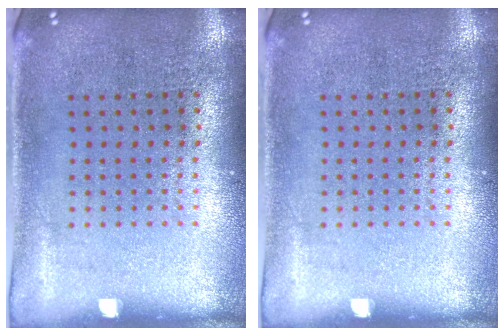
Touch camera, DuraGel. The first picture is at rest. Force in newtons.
{"total": 0.0}